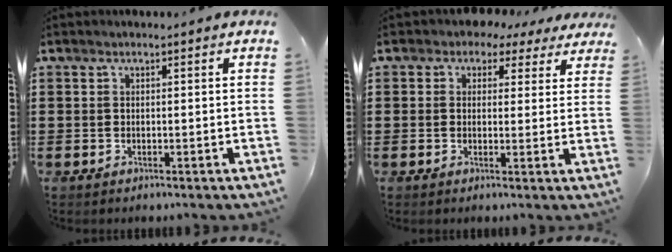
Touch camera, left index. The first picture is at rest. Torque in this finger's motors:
{"motor_torque": [2.14, 0.00, 0.68, 0.01]}